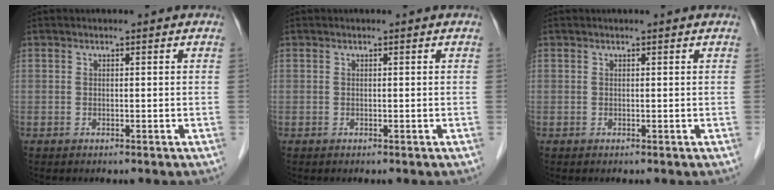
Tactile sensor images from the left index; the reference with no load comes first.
{"total": 0.0}
{"total": 0.5, "force": [0.5, 0.0, 0.2], "torque": [-0.004, 0.000, 0.008]}